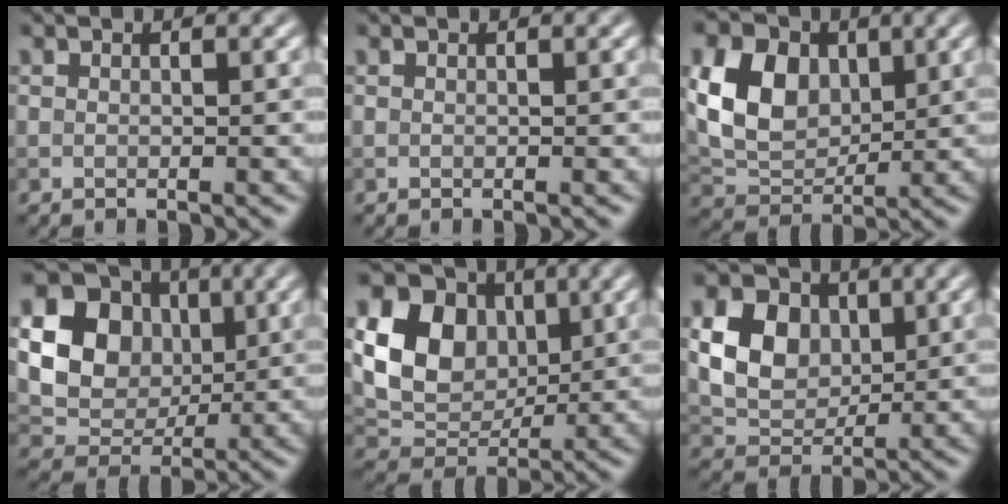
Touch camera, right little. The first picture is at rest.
{"total": 0.0}
{"total": 7.2, "force": [1.7, 5.2, 4.6], "torque": [-0.100, 0.000, 0.032]}
{"total": 12.0, "force": [2.8, 10.3, 5.3], "torque": [-0.123, 0.015, 0.052]}
{"total": 8.9, "force": [1.9, 6.8, 5.4], "torque": [-0.114, -0.003, 0.030]}
{"total": 6.8, "force": [1.6, 5.2, 4.1], "torque": [-0.090, 0.000, 0.026]}